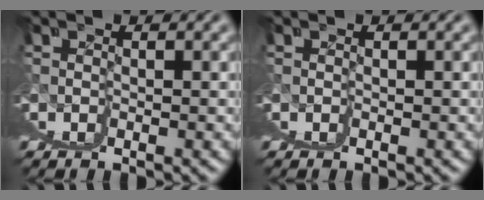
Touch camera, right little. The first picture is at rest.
{"total": 0.0}